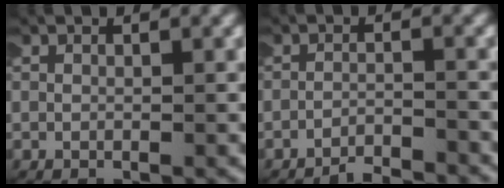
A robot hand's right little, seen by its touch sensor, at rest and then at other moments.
{"total": 3.3, "force": [-3.3, 0.1, 0.0], "torque": [0.001, -0.010, -0.054]}